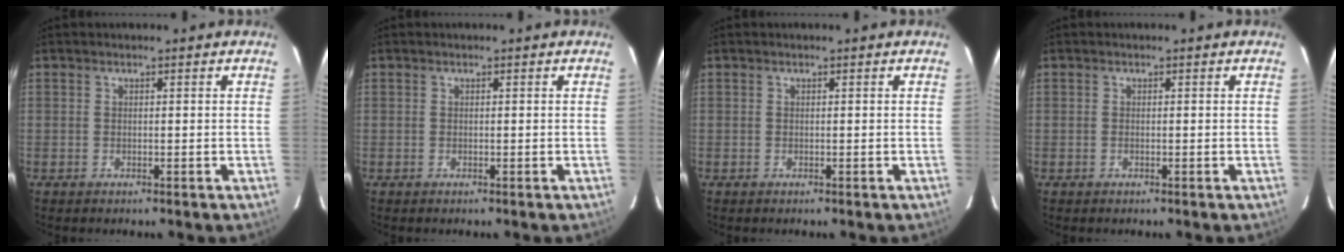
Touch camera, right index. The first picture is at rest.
{"total": 0.0}
{"total": 0.0}
{"total": 0.0}